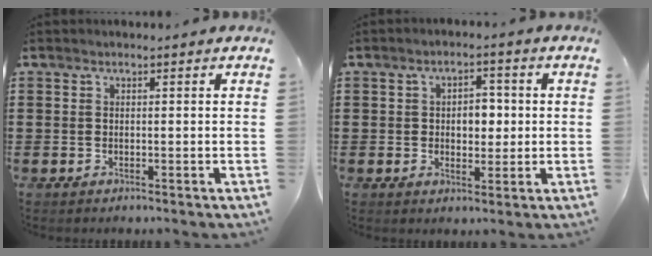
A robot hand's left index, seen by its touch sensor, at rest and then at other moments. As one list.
[{"total": 4.4, "force": [0.1, 2.8, 3.4], "torque": [-0.056, 0.006, -0.008]}]